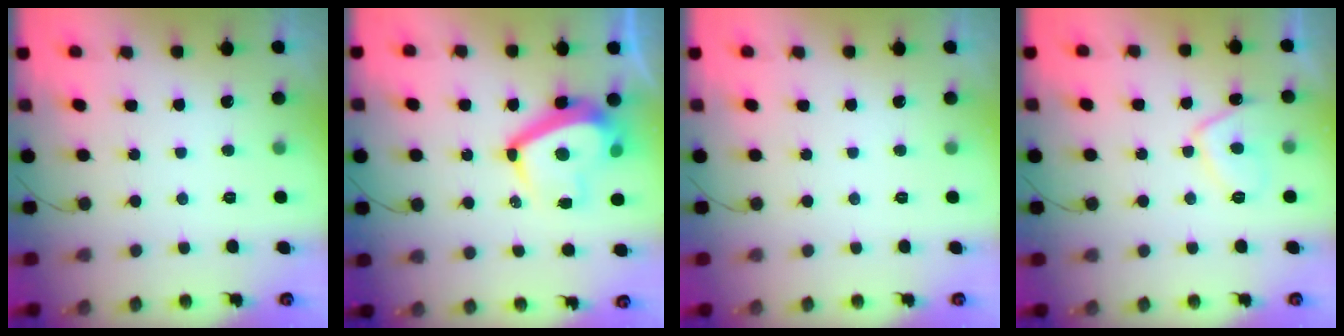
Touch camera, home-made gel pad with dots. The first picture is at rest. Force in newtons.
{"total": 12.9, "press": 12.7, "slide": 2.3}
{"total": 0.0}
{"total": 6.8, "press": 6.7, "slide": 1.4}